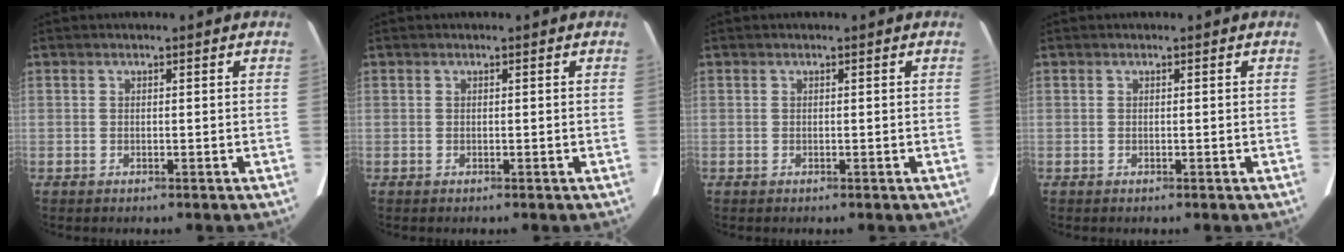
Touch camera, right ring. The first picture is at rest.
{"total": 0.0}
{"total": 0.0}
{"total": 0.0}